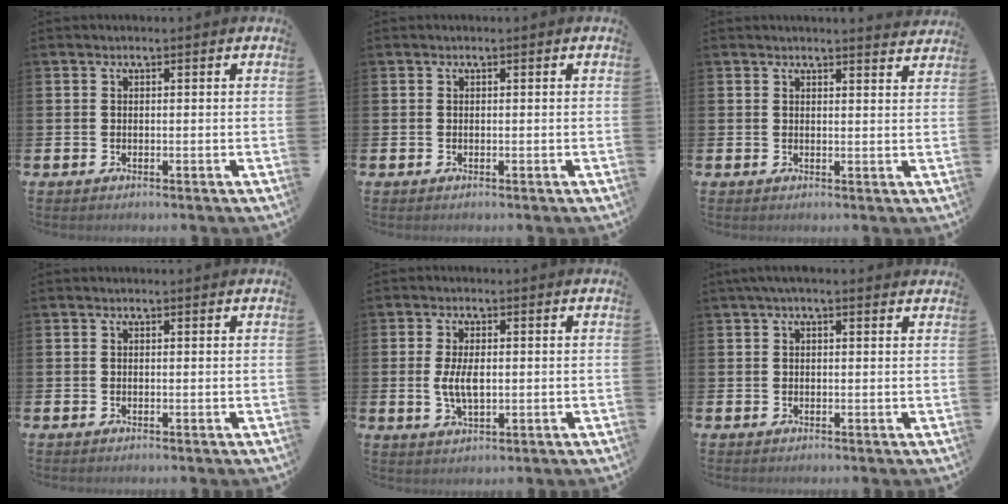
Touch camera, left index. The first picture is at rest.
{"total": 0.0}
{"total": 2.3, "force": [2.3, -0.1, 0.0], "torque": [0.007, -0.018, 0.040]}
{"total": 0.0}
{"total": 4.4, "force": [0.2, 2.1, 3.8], "torque": [-0.074, 0.000, -0.002]}
{"total": 1.6, "force": [1.2, 0.2, 1.0], "torque": [-0.016, 0.003, 0.020]}